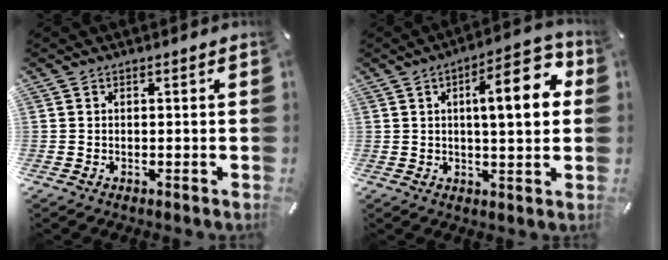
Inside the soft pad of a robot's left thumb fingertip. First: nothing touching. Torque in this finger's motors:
{"motor_torque": [0.55, 0.67, 1.54, -0.79, 0.17]}